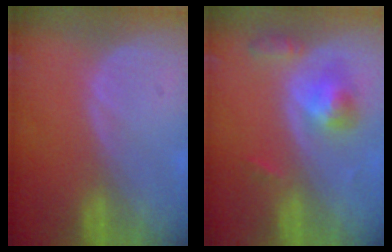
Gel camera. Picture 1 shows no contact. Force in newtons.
{"total": 5.2, "press": 4.9, "slide": 1.8}